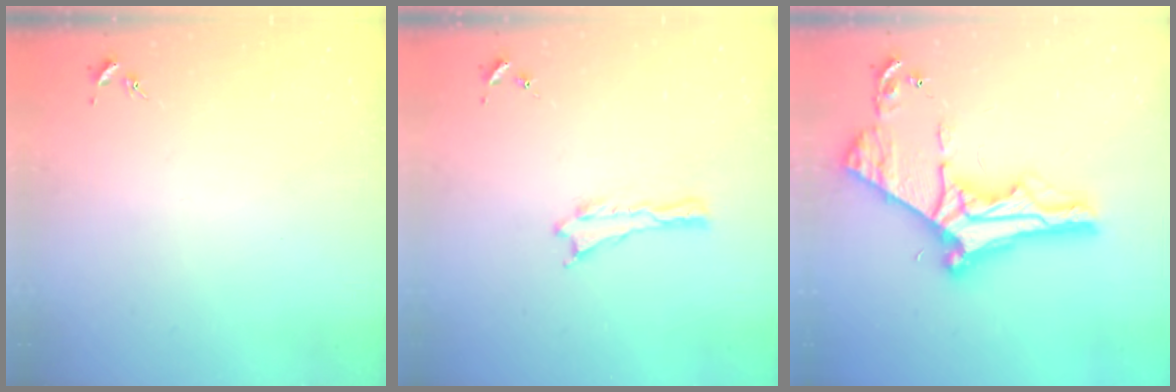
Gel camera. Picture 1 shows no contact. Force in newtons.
{"total": 0.0}
{"total": 11.8, "press": 11.7, "slide": 1.2}